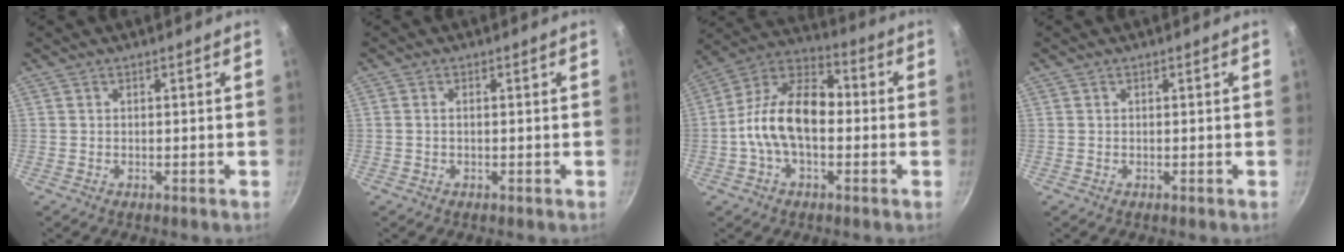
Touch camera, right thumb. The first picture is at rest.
{"total": 0.9, "force": [-0.1, 0.4, 0.8], "torque": [-0.019, 0.005, -0.003]}
{"total": 15.7, "force": [-1.5, 9.5, 12.5], "torque": [-0.191, 0.047, -0.052]}
{"total": 0.0}